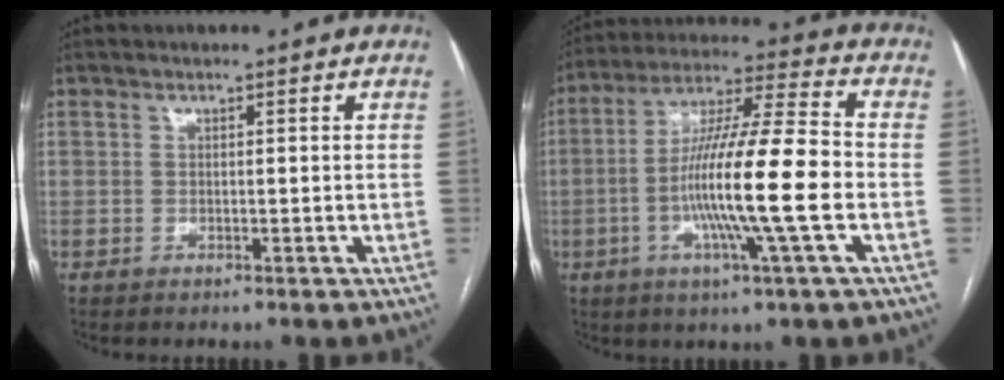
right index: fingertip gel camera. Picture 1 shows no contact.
{"total": 16.4, "force": [-3.4, -0.1, 16.0], "torque": [-0.290, -0.003, -0.068]}